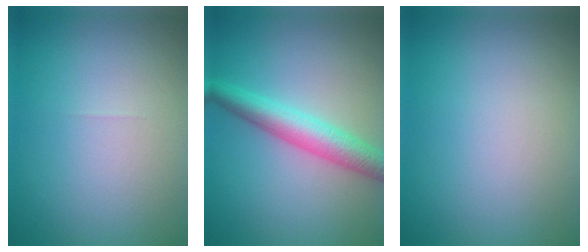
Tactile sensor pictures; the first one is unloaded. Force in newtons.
{"total": 4.4, "press": 4.4, "slide": 0.1}
{"total": 0.0}